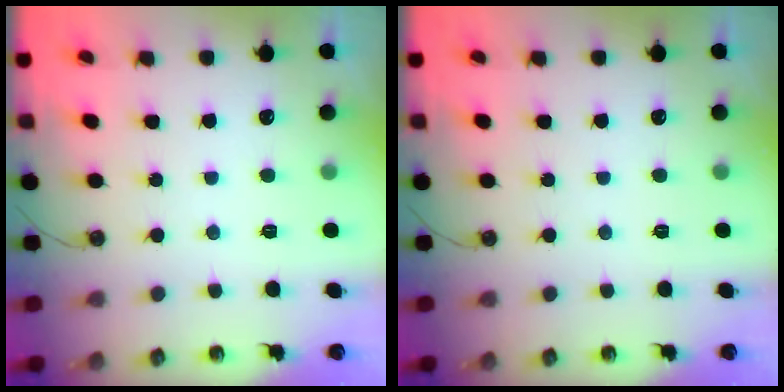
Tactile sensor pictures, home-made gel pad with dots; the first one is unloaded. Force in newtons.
{"total": 0.0}